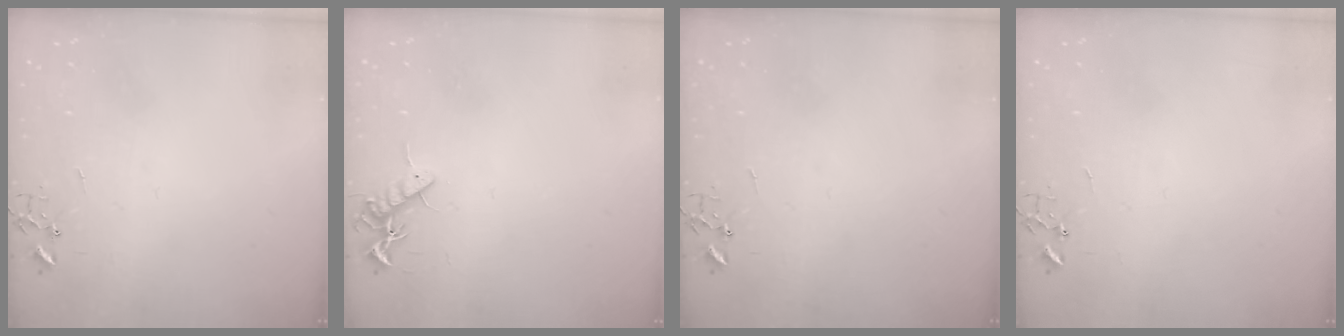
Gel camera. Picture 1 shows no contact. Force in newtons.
{"total": 8.1, "press": 8.1, "slide": 0.8}
{"total": 0.0}
{"total": 0.0}